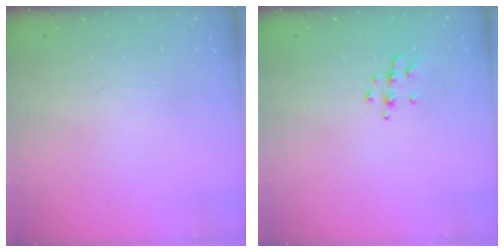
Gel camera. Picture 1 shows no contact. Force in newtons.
{"total": 6.3, "press": 6.2, "slide": 0.9}